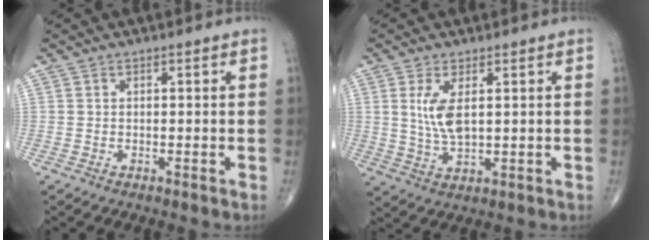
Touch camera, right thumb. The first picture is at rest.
{"total": 6.2, "force": [1.5, 2.6, 5.5], "torque": [-0.115, -0.011, 0.037]}